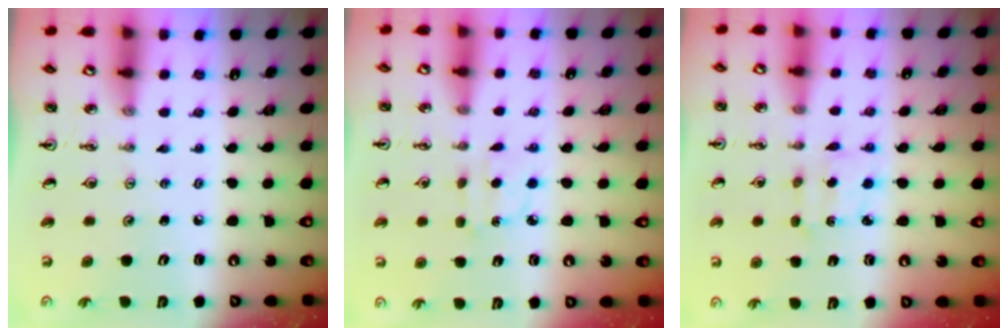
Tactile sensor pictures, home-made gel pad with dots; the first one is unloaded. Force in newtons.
{"total": 4.2, "press": 4.1, "slide": 0.5}
{"total": 2.4, "press": 2.3, "slide": 0.6}